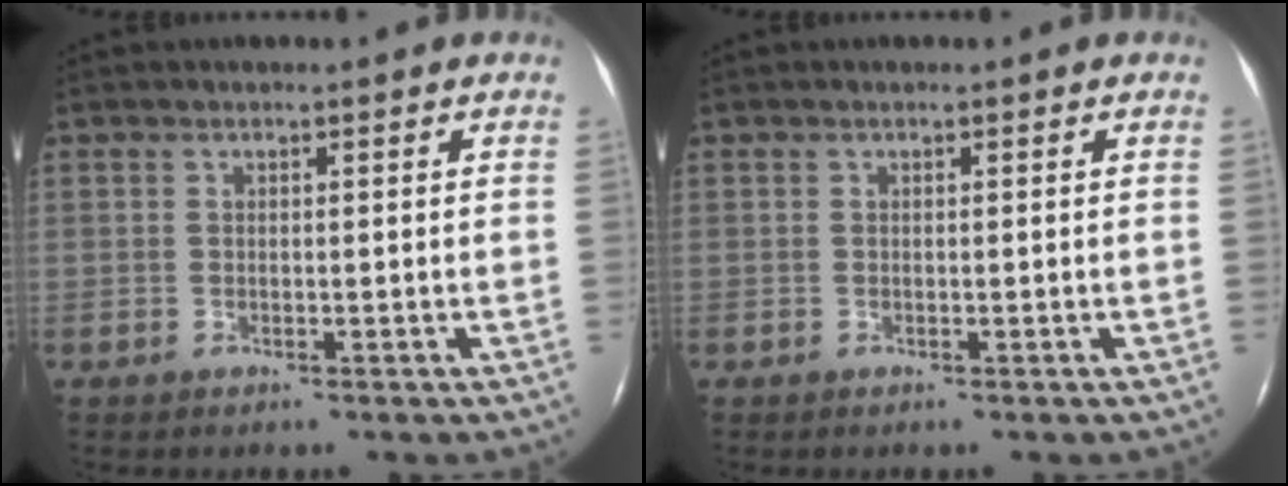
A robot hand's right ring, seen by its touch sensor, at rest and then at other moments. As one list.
[{"total": 0.0}]